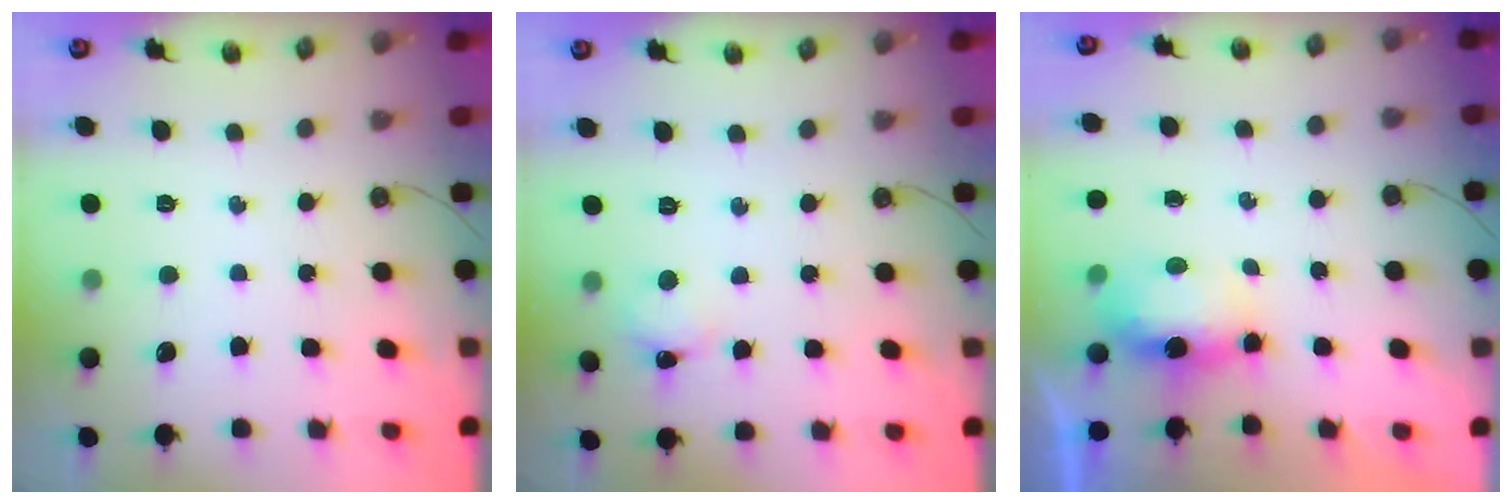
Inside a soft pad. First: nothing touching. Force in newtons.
{"total": 3.0, "press": 3.0, "slide": 0.4}
{"total": 8.5, "press": 6.8, "slide": 5.0}